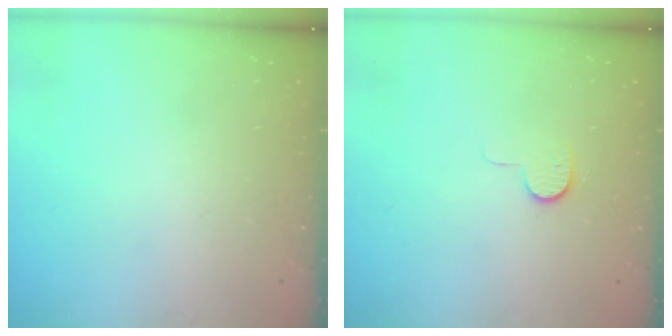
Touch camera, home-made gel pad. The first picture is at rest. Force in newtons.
{"total": 6.8, "press": 6.8, "slide": 0.6}